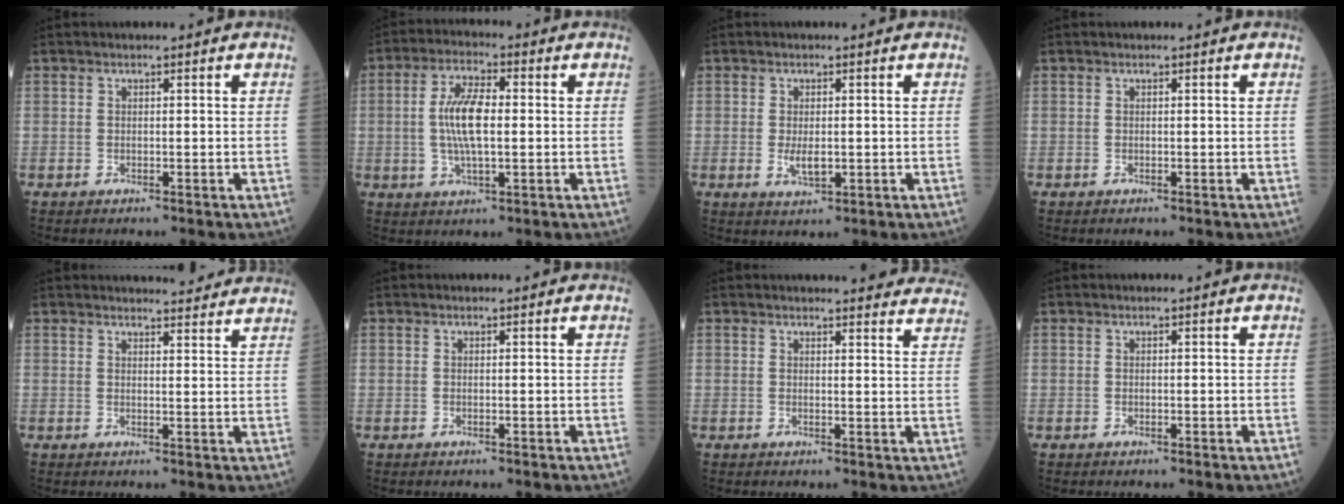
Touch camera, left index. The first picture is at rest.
{"total": 8.2, "force": [0.1, 2.4, 7.8], "torque": [-0.164, 0.005, 0.000]}
{"total": 2.8, "force": [-0.3, 1.2, 2.5], "torque": [-0.045, -0.004, 0.000]}
{"total": 0.0}
{"total": 7.7, "force": [7.5, 0.8, 1.7], "torque": [-0.012, 0.004, 0.074]}
{"total": 0.0}
{"total": 14.6, "force": [14.2, 1.8, 2.8], "torque": [0.001, -0.046, 0.131]}
{"total": 0.0}